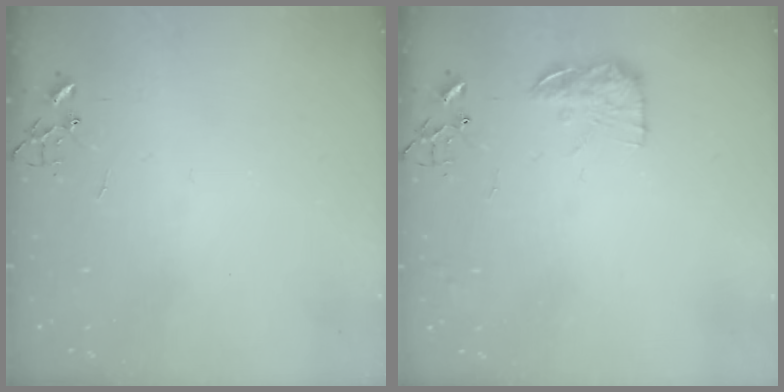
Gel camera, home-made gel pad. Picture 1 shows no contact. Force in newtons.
{"total": 12.1, "press": 12.1, "slide": 0.5}